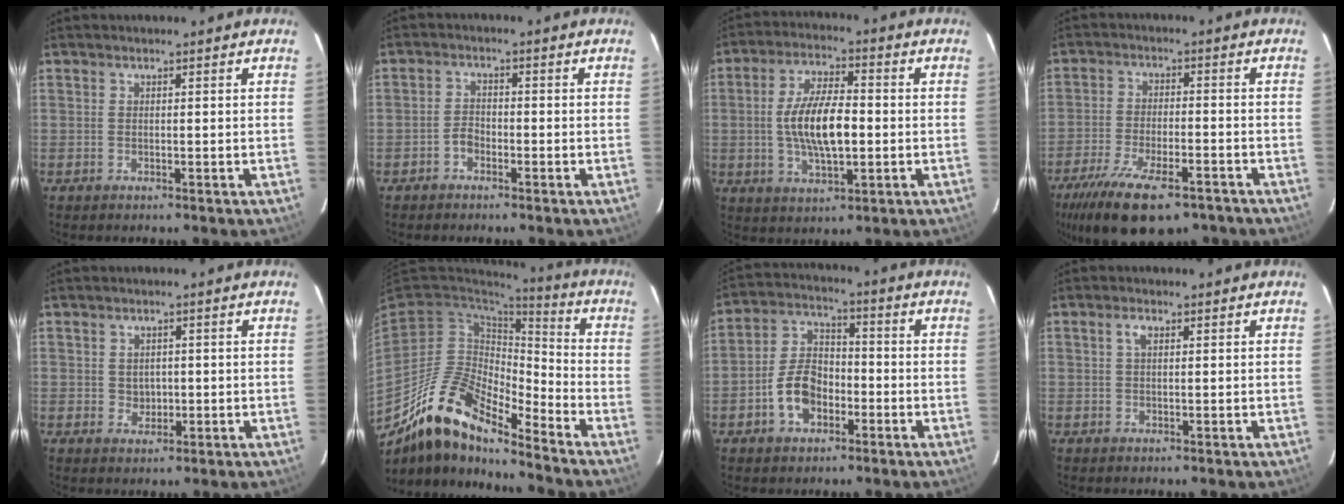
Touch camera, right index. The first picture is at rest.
{"total": 2.1, "force": [-1.5, 1.2, 0.9], "torque": [-0.018, 0.007, -0.027]}
{"total": 11.5, "force": [-1.0, 4.5, 10.6], "torque": [-0.204, 0.003, -0.015]}
{"total": 17.8, "force": [-12.3, 6.5, 11.0], "torque": [-0.228, -0.041, -0.196]}
{"total": 2.4, "force": [0.1, 2.3, 0.8], "torque": [-0.010, 0.006, 0.006]}
{"total": 16.9, "force": [-13.4, 4.8, 9.1], "torque": [-0.167, -0.010, -0.260]}
{"total": 8.9, "force": [-3.7, 5.7, 5.7], "torque": [-0.116, 0.023, -0.060]}
{"total": 1.7, "force": [0.6, 0.7, 1.4], "torque": [-0.029, 0.005, 0.011]}